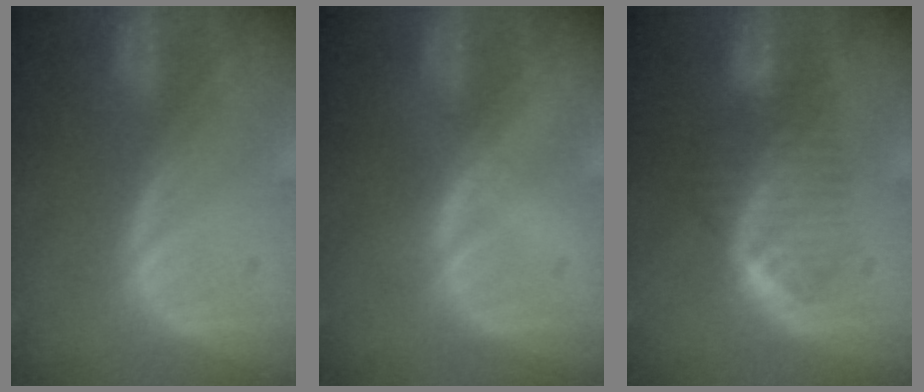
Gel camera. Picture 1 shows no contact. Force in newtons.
{"total": 0.7, "press": 0.5, "slide": 0.4}
{"total": 6.3, "press": 5.7, "slide": 2.8}